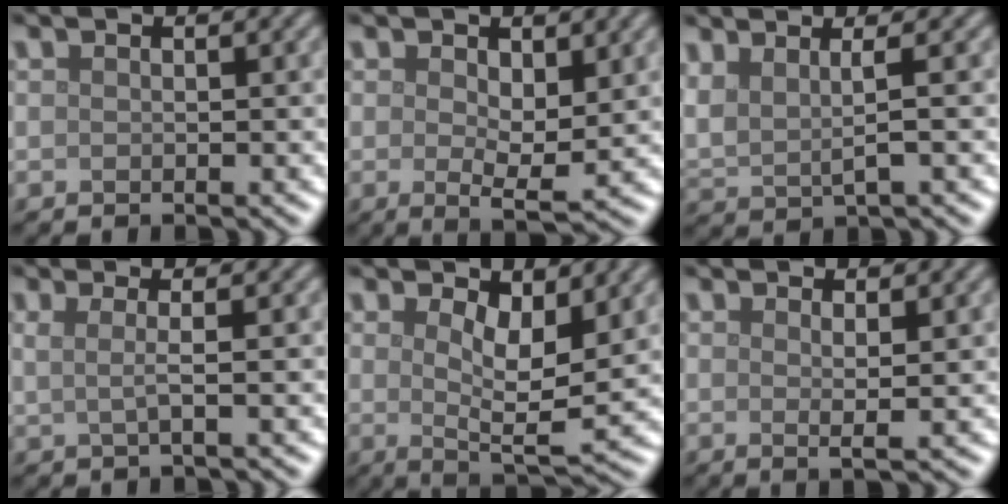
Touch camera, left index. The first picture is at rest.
{"total": 3.4, "force": [0.7, 1.4, 3.0], "torque": [-0.050, -0.007, 0.012]}
{"total": 2.7, "force": [1.5, 0.7, 2.1], "torque": [-0.044, -0.002, 0.026]}
{"total": 1.9, "force": [0.4, 0.6, 1.8], "torque": [-0.036, -0.004, -0.002]}
{"total": 4.9, "force": [1.5, 1.8, 4.4], "torque": [-0.074, -0.014, 0.028]}
{"total": 1.7, "force": [0.5, 0.4, 1.6], "torque": [-0.026, -0.002, 0.005]}